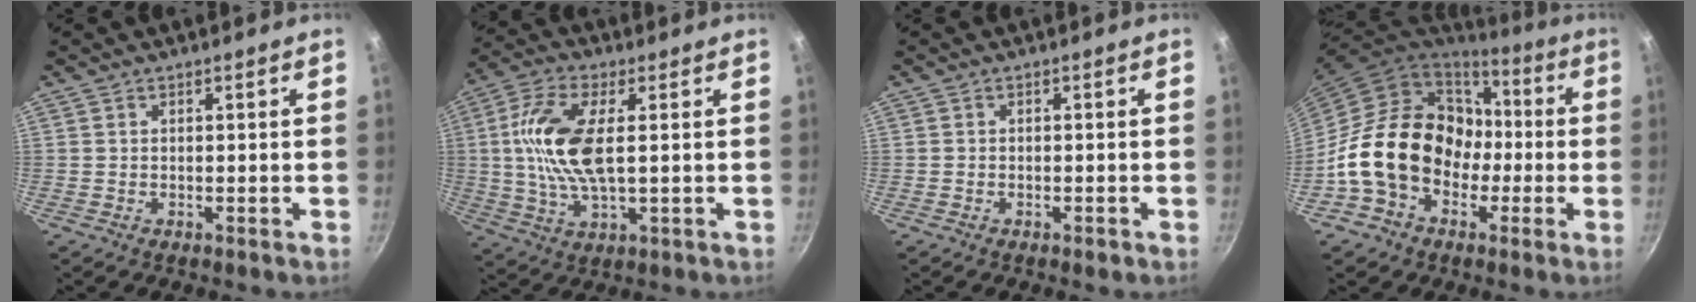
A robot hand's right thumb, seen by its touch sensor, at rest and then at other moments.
{"total": 13.3, "force": [1.5, 5.7, 11.9], "torque": [-0.245, 0.007, 0.022]}
{"total": 1.1, "force": [-0.7, 0.5, 0.7], "torque": [-0.017, 0.004, -0.011]}
{"total": 19.9, "force": [-2.6, 15.7, 11.9], "torque": [-0.166, 0.059, -0.037]}